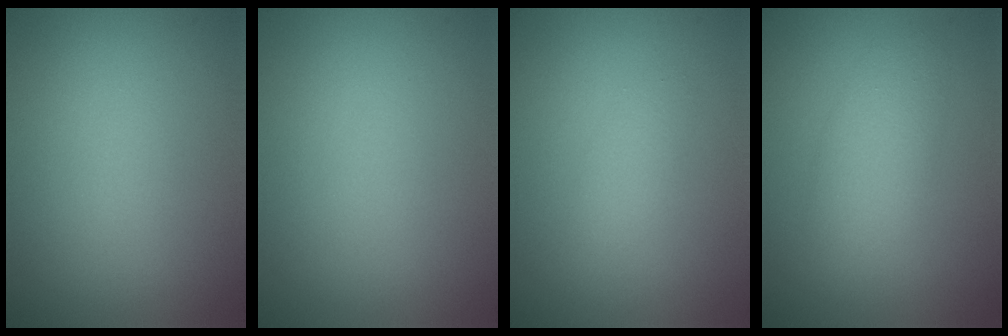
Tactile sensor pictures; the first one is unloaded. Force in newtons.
{"total": 0.0}
{"total": 1.1, "press": 1.1, "slide": 0.1}
{"total": 2.8, "press": 2.8, "slide": 0.1}